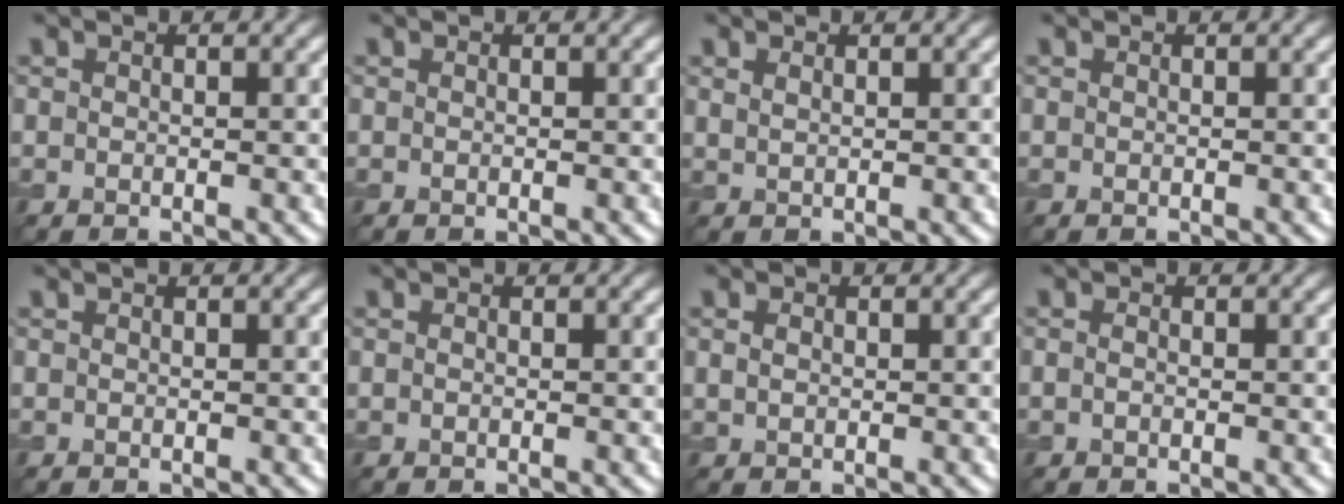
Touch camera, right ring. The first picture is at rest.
{"total": 0.0}
{"total": 0.8, "force": [0.6, 0.3, 0.4], "torque": [-0.013, 0.000, 0.014]}
{"total": 0.0}
{"total": 0.0}
{"total": 0.0}
{"total": 1.0, "force": [0.2, 0.7, 0.6], "torque": [-0.016, 0.001, 0.005]}
{"total": 0.5, "force": [-0.2, 0.3, 0.4], "torque": [-0.012, -0.001, -0.004]}